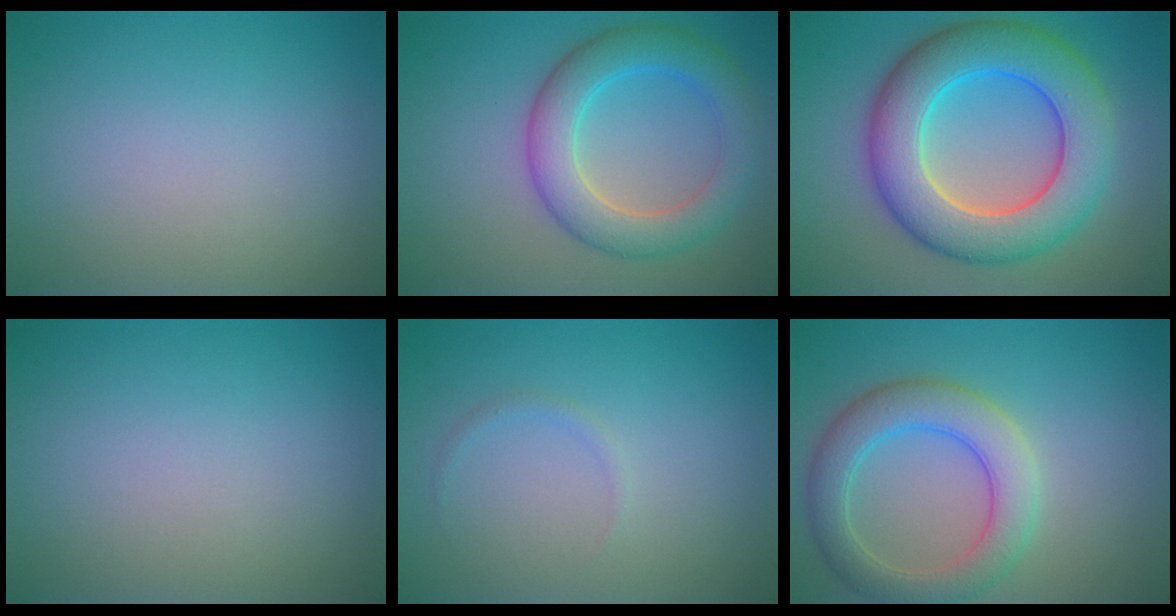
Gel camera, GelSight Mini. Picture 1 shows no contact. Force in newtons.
{"total": 5.9, "press": 5.9, "slide": 0.4}
{"total": 10.4, "press": 10.4, "slide": 0.2}
{"total": 0.0}
{"total": 0.6, "press": 0.6, "slide": 0.1}
{"total": 5.3, "press": 5.3, "slide": 0.3}